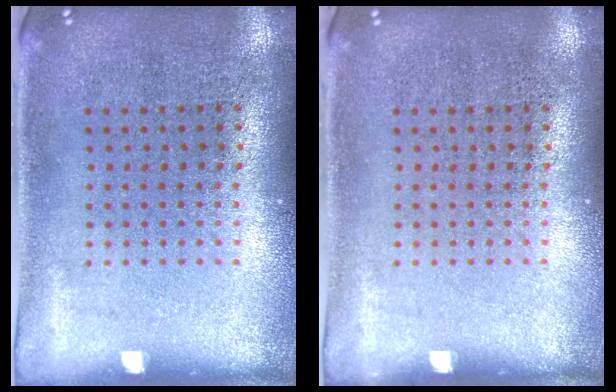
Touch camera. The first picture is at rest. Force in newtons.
{"total": 0.0}